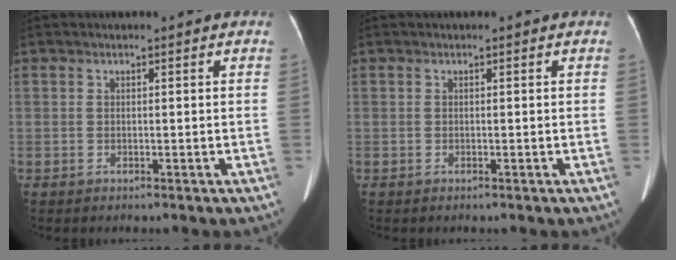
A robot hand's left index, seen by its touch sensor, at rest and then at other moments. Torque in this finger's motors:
{"motor_torque": [-0.30, 0.10, -0.02, -0.01]}